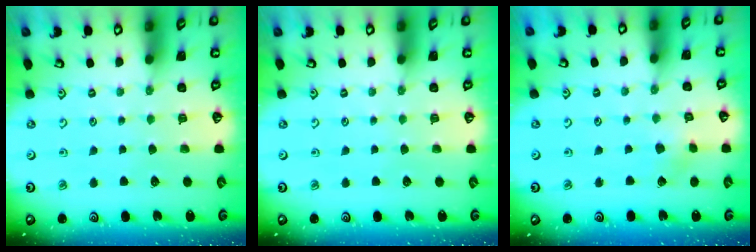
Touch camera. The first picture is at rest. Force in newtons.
{"total": 0.0}
{"total": 3.0, "press": 3.0, "slide": 0.4}